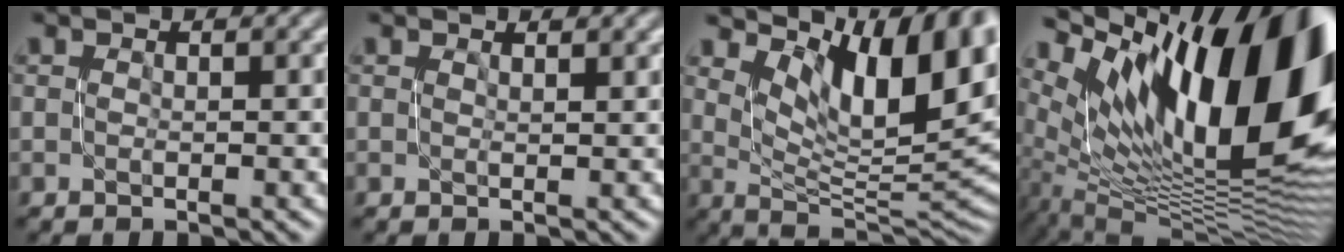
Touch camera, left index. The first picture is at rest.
{"total": 1.0, "force": [0.8, 0.3, 0.5], "torque": [-0.001, 0.001, 0.013]}
{"total": 11.8, "force": [5.9, 4.8, 9.0], "torque": [-0.130, 0.004, 0.112]}
{"total": 18.4, "force": [6.7, 8.1, 15.1], "torque": [-0.243, 0.030, 0.111]}